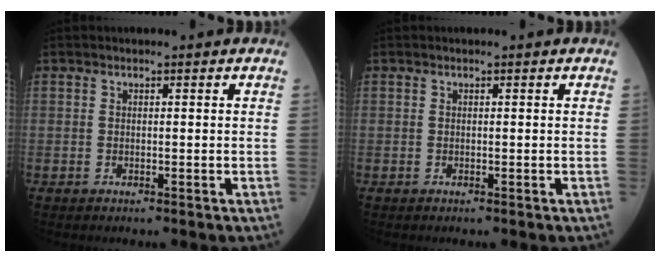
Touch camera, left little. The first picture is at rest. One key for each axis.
{"total": 0.0}